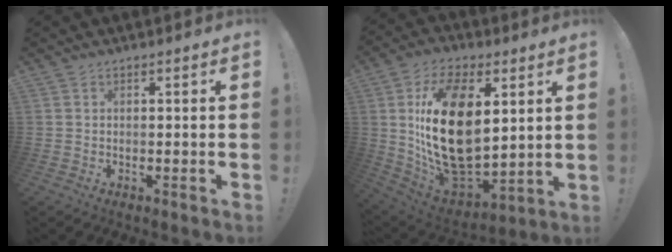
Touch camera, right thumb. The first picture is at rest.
{"total": 26.3, "force": [4.9, 15.6, 20.6], "torque": [-0.403, -0.034, 0.093]}